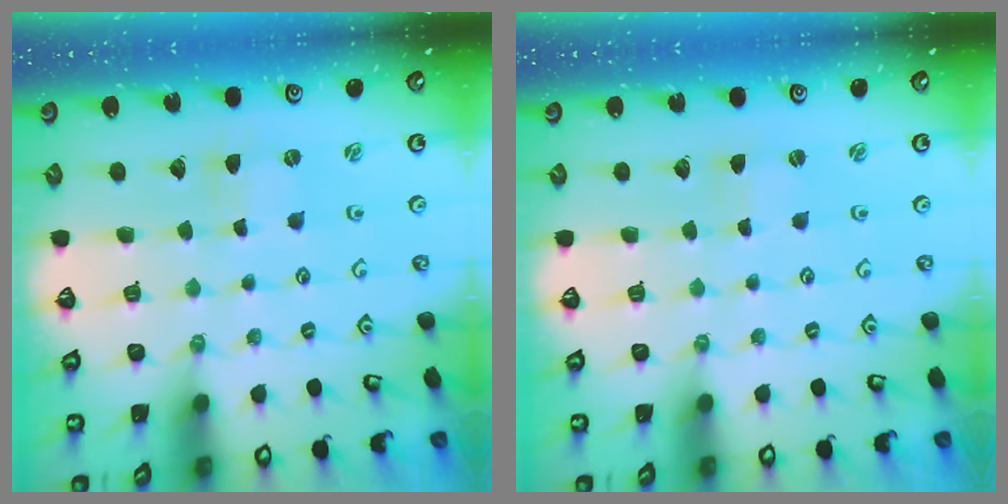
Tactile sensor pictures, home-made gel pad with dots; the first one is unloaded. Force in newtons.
{"total": 0.0}